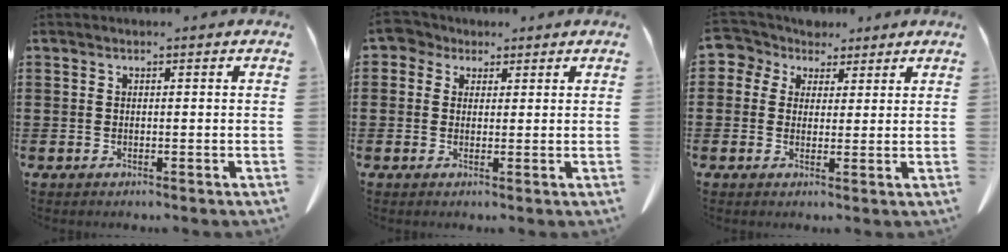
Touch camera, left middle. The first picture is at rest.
{"total": 3.0, "force": [1.8, 2.1, 1.1], "torque": [-0.033, 0.012, 0.033]}
{"total": 4.0, "force": [2.2, 3.3, 0.5], "torque": [-0.034, 0.004, 0.038]}